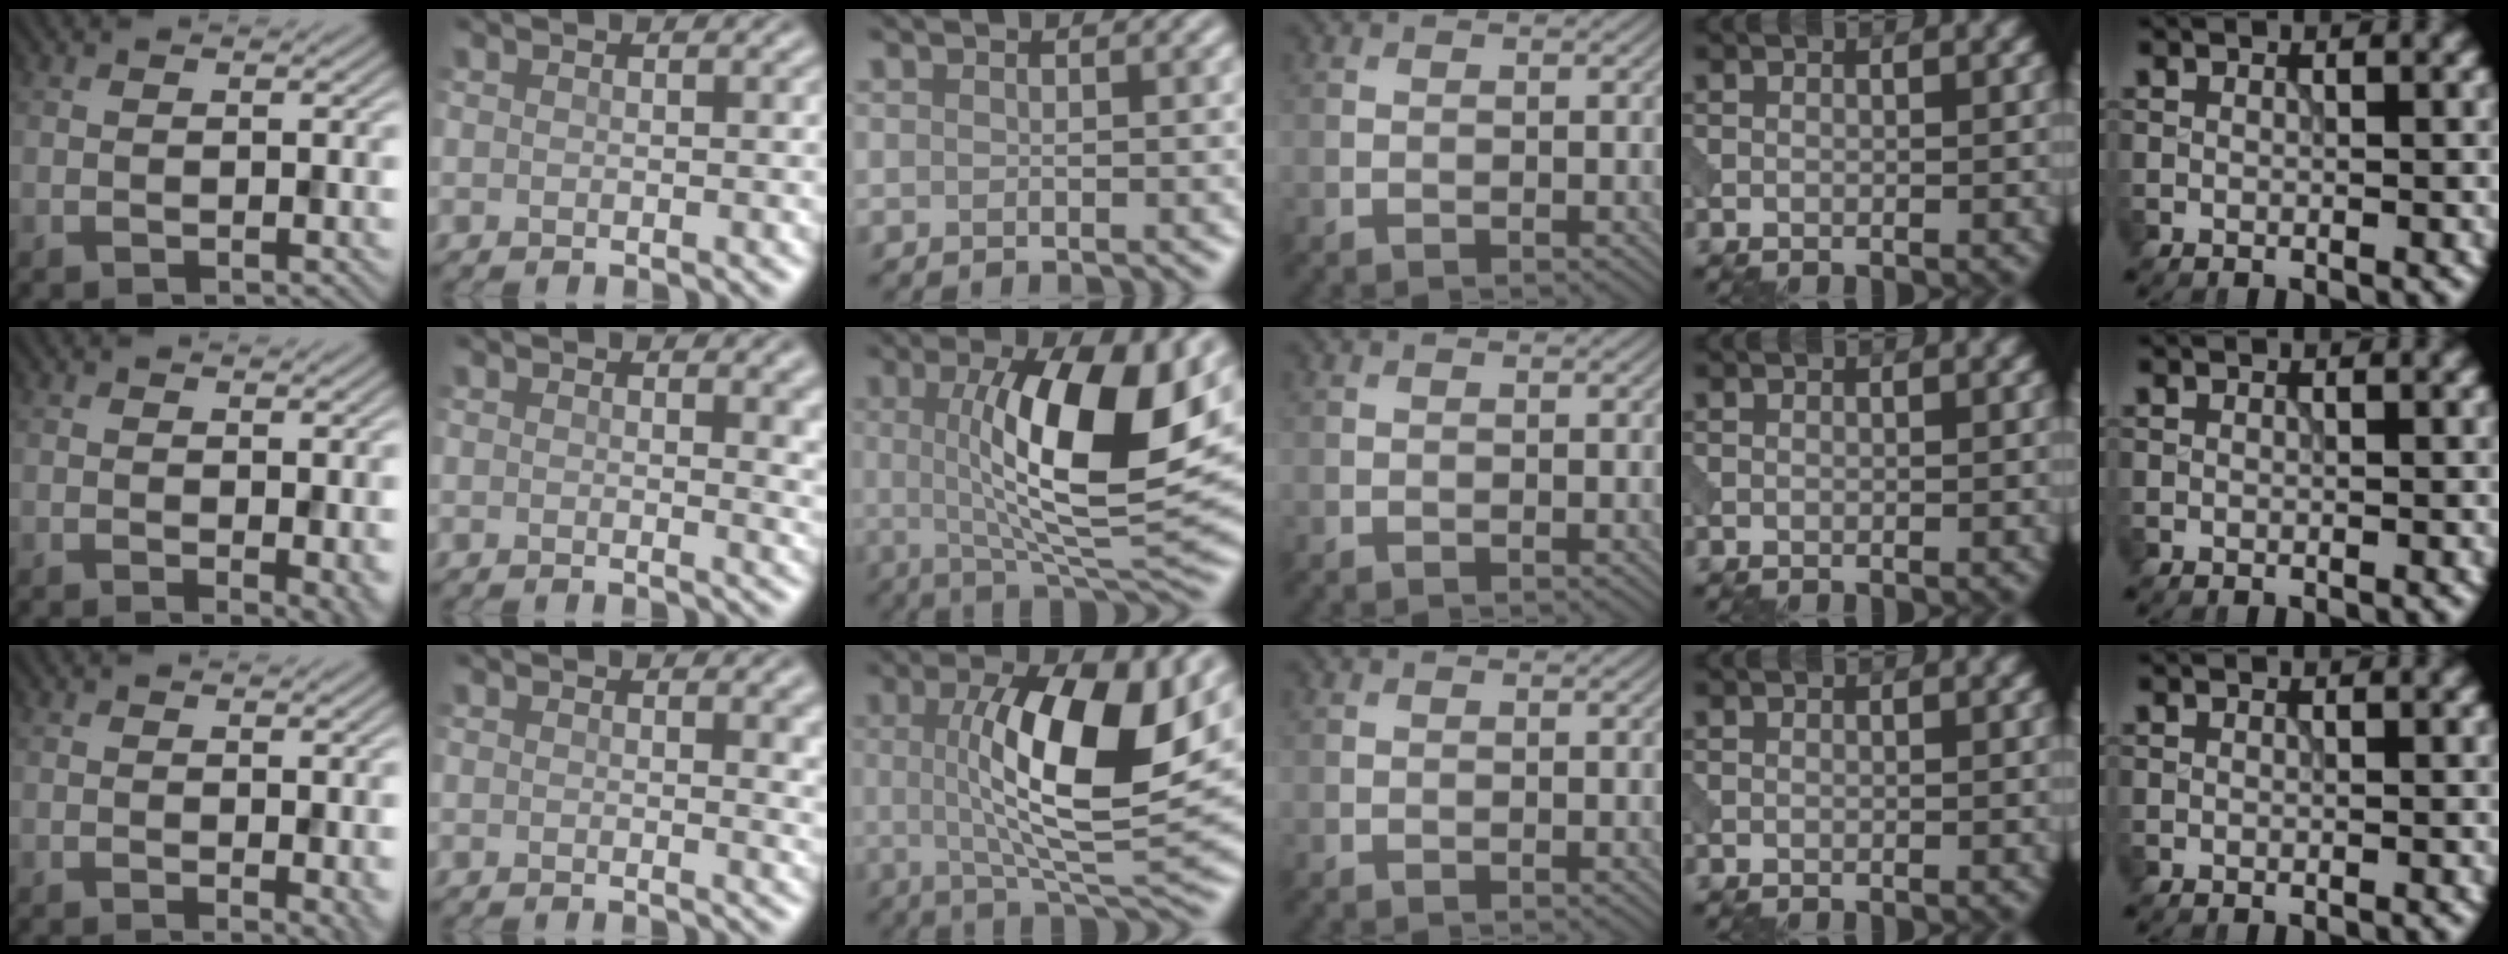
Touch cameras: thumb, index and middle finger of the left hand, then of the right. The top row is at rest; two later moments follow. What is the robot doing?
{"motion": "pour", "object": "beaker"}